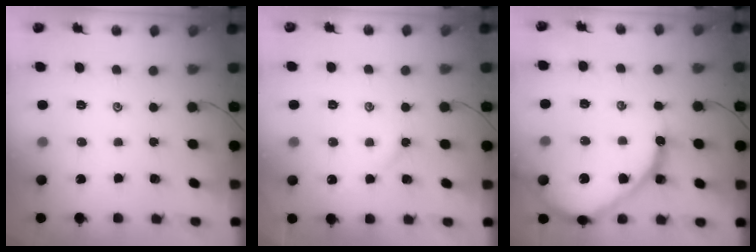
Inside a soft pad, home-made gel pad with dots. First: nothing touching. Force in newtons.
{"total": 1.7, "press": 1.6, "slide": 0.4}
{"total": 18.1, "press": 18.1, "slide": 1.7}